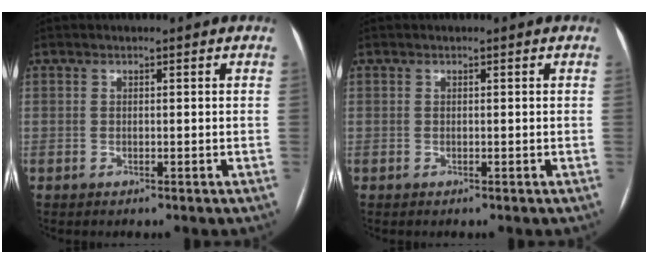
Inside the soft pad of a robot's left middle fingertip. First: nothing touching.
{"total": 0.0}